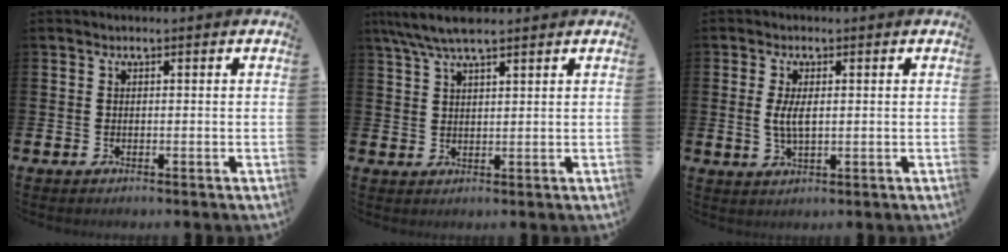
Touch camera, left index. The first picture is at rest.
{"total": 5.7, "force": [4.6, 1.3, 3.2], "torque": [-0.065, -0.010, 0.082]}
{"total": 3.4, "force": [0.5, 1.3, 3.1], "torque": [-0.056, 0.003, 0.005]}